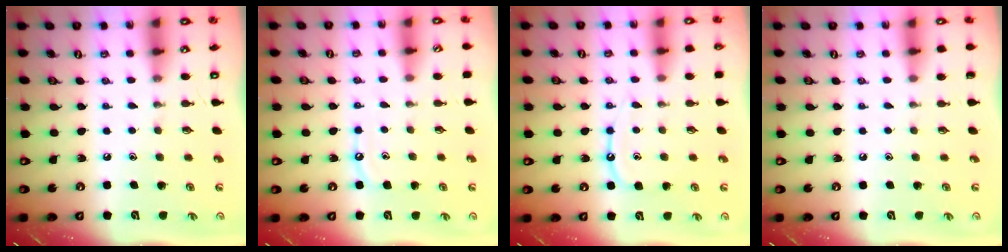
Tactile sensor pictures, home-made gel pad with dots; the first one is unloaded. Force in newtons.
{"total": 5.3, "press": 5.3, "slide": 0.5}
{"total": 9.8, "press": 9.7, "slide": 1.0}
{"total": 0.0}